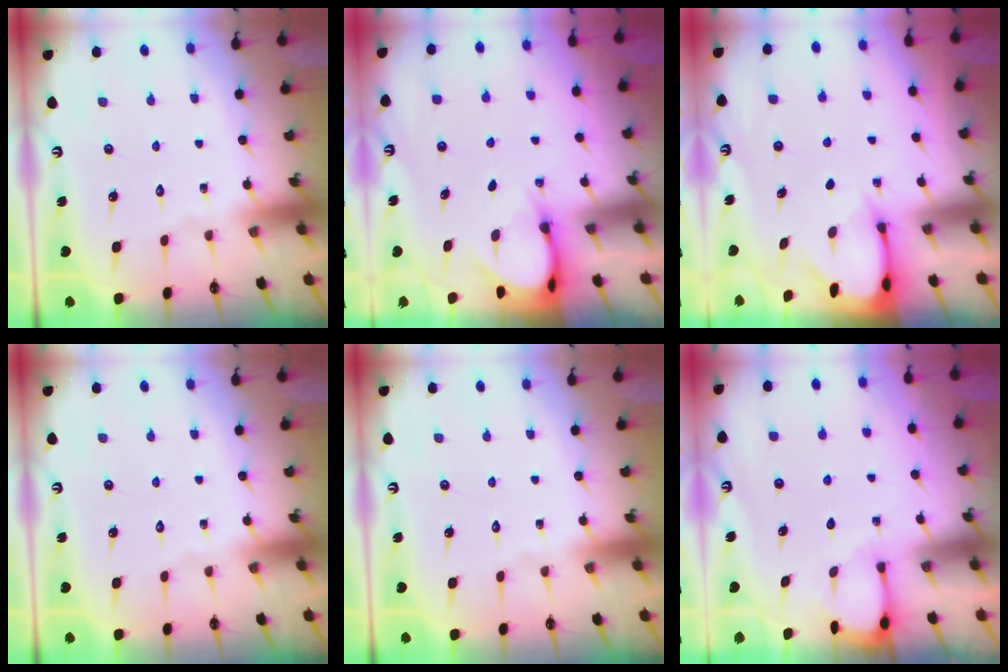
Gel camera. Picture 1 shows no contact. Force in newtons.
{"total": 3.9, "press": 3.9, "slide": 0.3}
{"total": 2.6, "press": 2.6, "slide": 0.3}
{"total": 0.0}
{"total": 0.0}
{"total": 2.3, "press": 2.3, "slide": 0.3}